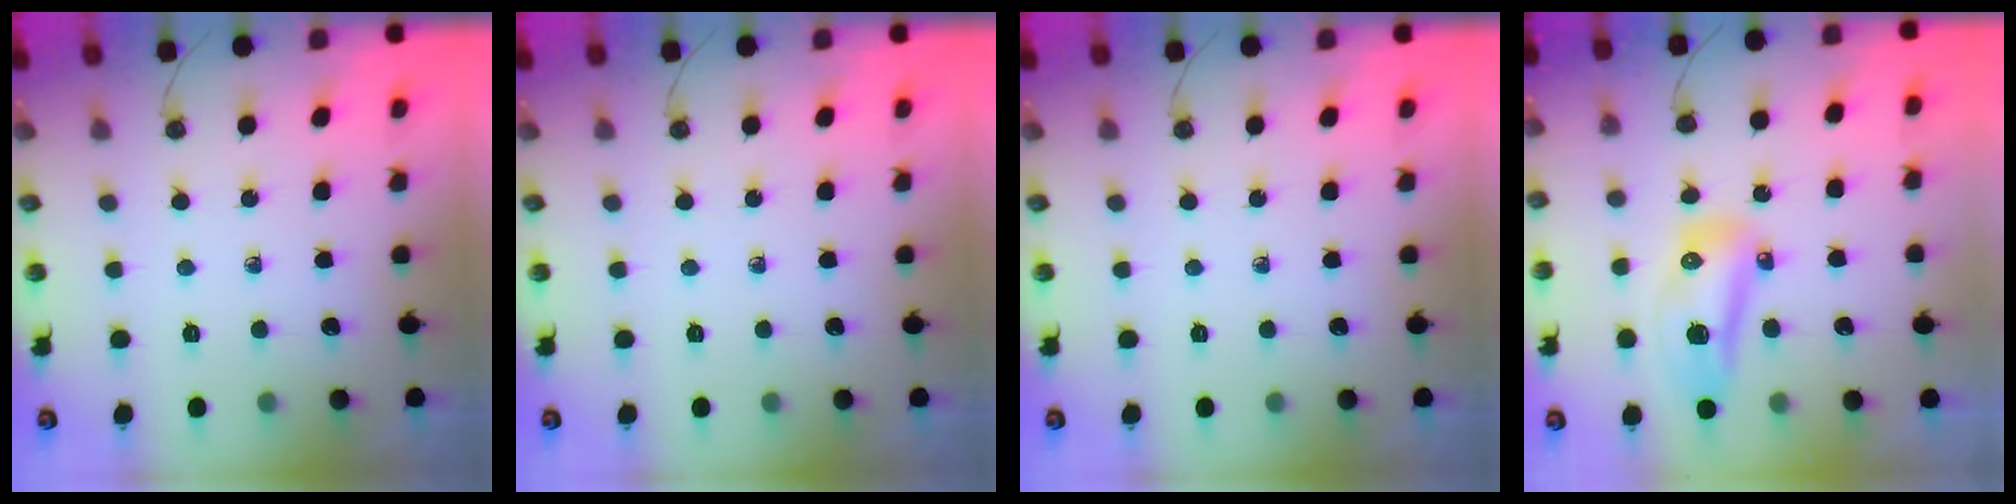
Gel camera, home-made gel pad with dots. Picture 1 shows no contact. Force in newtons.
{"total": 0.0}
{"total": 0.0}
{"total": 11.4, "press": 11.2, "slide": 1.9}